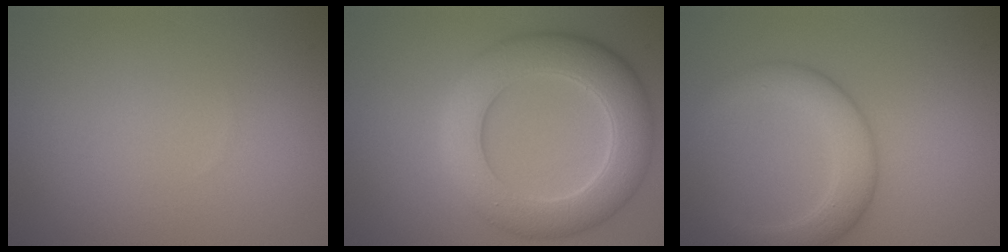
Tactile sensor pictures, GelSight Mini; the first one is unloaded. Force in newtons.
{"total": 8.0, "press": 8.0, "slide": 0.4}
{"total": 4.2, "press": 4.2, "slide": 0.1}